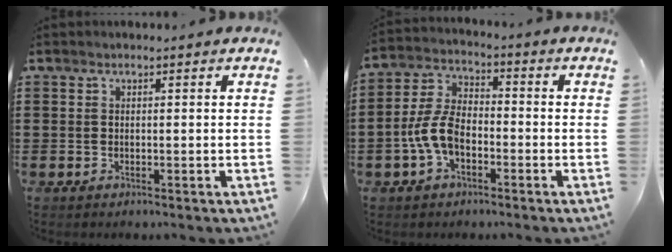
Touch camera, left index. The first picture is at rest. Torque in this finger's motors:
{"motor_torque": [1.21, 0.93, 0.34, 0.16]}